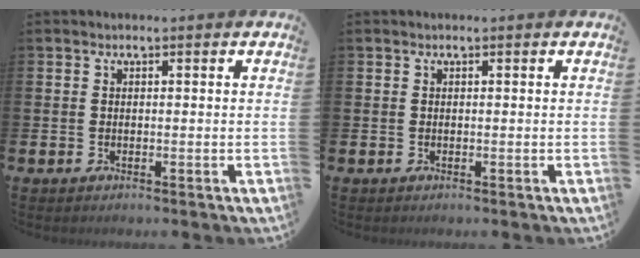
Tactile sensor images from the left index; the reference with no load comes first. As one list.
[{"total": 0.0}]